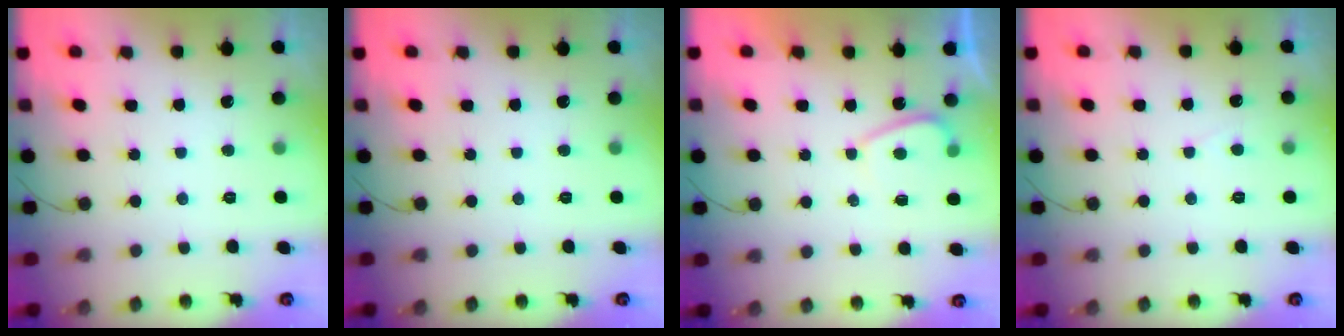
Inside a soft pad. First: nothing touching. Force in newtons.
{"total": 0.0}
{"total": 1.9, "press": 1.7, "slide": 0.7}
{"total": 1.9, "press": 1.9, "slide": 0.2}